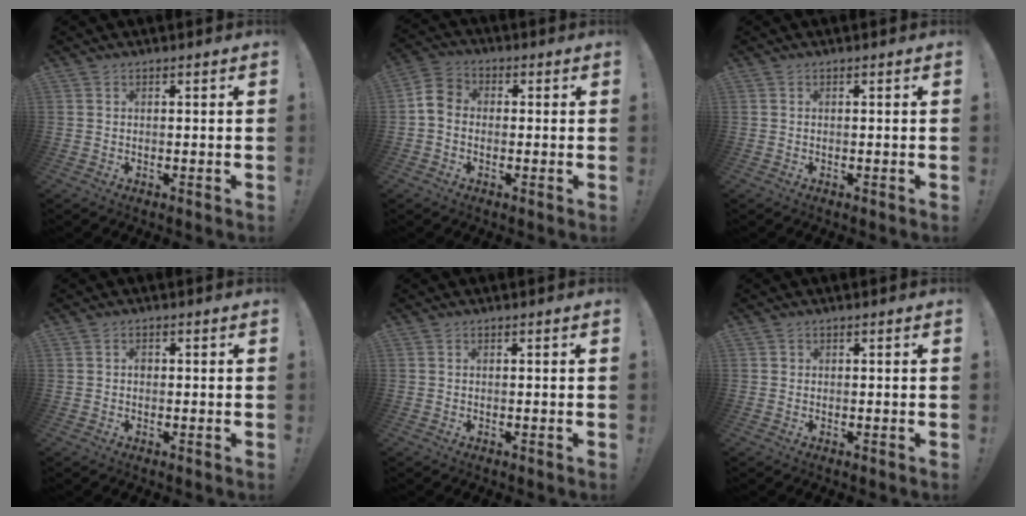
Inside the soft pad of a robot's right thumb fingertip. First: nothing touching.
{"total": 6.0, "force": [-0.9, 4.8, 3.5], "torque": [-0.066, 0.022, -0.010]}
{"total": 0.0}
{"total": 1.1, "force": [-0.4, 0.8, 0.6], "torque": [-0.017, 0.007, -0.008]}
{"total": 0.0}
{"total": 0.6, "force": [0.2, 0.6, 0.0], "torque": [0.002, 0.000, 0.003]}